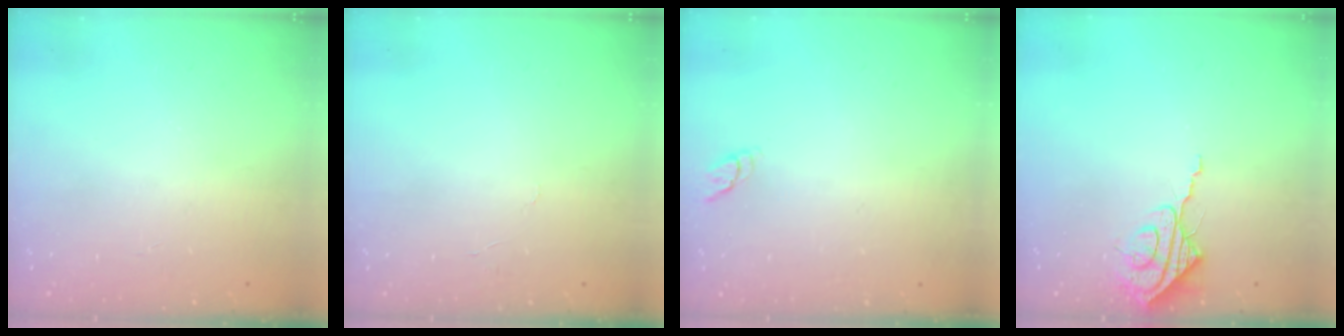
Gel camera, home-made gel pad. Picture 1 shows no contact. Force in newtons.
{"total": 3.6, "press": 3.6, "slide": 0.3}
{"total": 3.7, "press": 3.7, "slide": 0.3}
{"total": 8.5, "press": 8.5, "slide": 0.5}